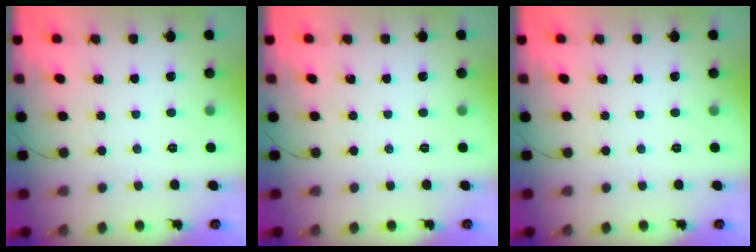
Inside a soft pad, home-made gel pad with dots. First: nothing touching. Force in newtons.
{"total": 0.0}
{"total": 0.0}